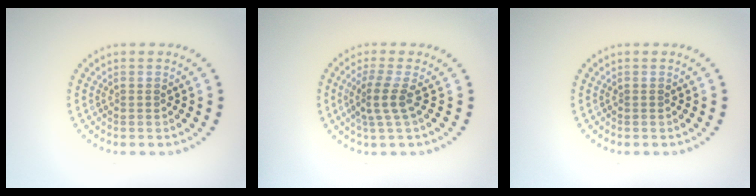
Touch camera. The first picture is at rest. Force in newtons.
{"total": 2.7, "press": 1.9, "slide": 1.9}
{"total": 0.0}